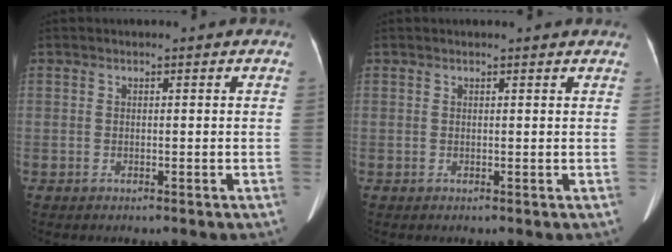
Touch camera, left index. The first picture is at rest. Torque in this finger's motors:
{"motor_torque": [-0.11, -0.36, -0.01, -0.01]}